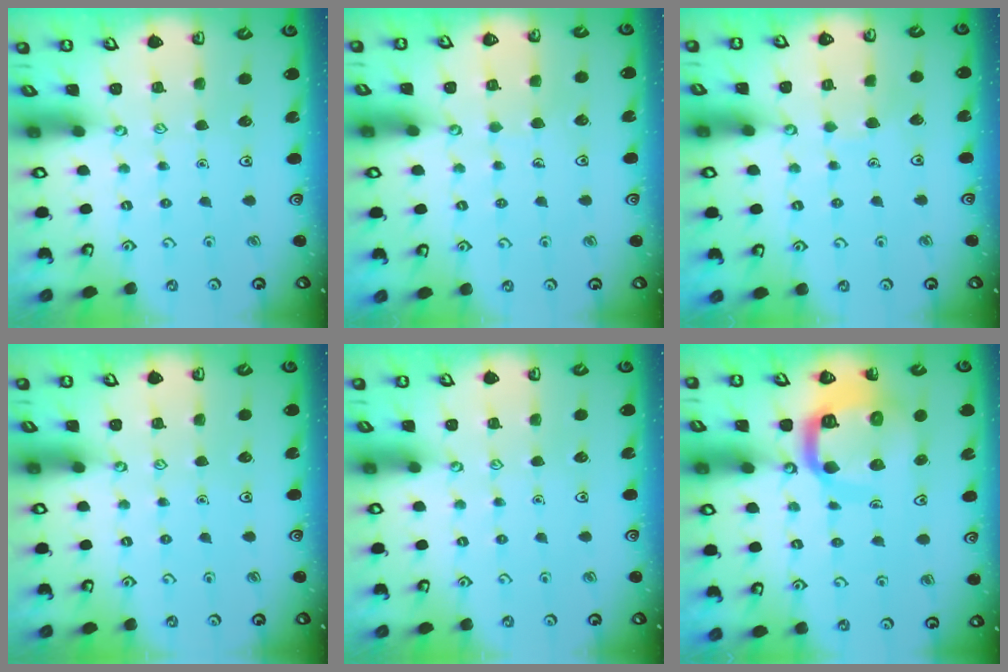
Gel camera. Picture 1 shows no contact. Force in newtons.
{"total": 4.0, "press": 3.9, "slide": 0.4}
{"total": 3.6, "press": 3.5, "slide": 0.2}
{"total": 0.0}
{"total": 0.0}
{"total": 13.8, "press": 13.8, "slide": 1.5}